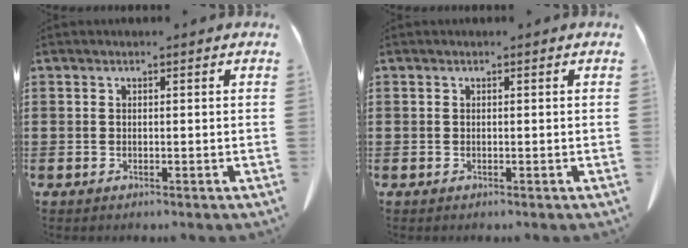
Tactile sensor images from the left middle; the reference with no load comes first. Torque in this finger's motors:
{"motor_torque": [-0.31, -0.40, 0.02, 0.01]}